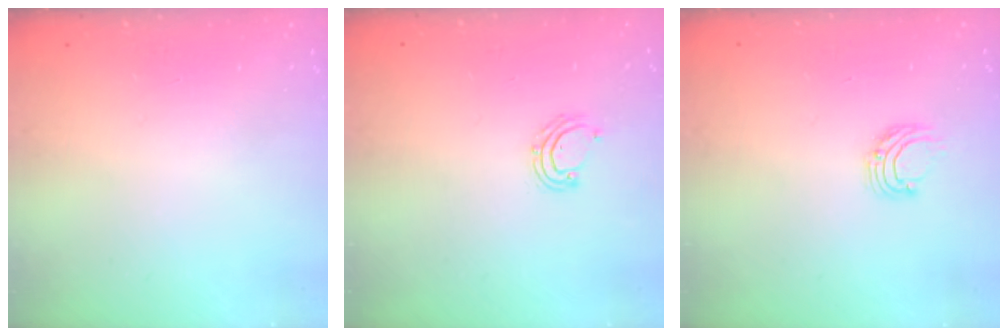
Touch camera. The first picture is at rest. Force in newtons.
{"total": 6.5, "press": 6.3, "slide": 1.6}
{"total": 5.4, "press": 5.4, "slide": 0.6}